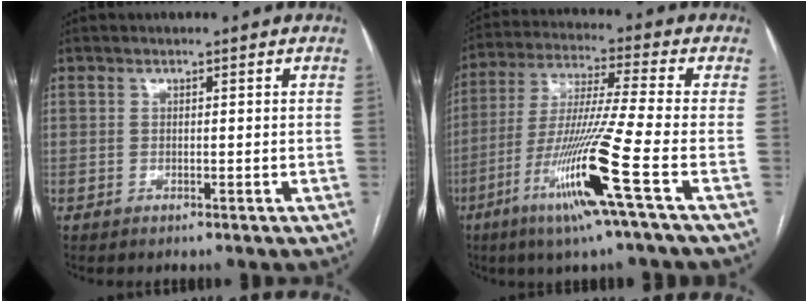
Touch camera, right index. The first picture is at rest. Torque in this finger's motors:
{"motor_torque": [2.14, 0.00, 1.05, 0.21]}